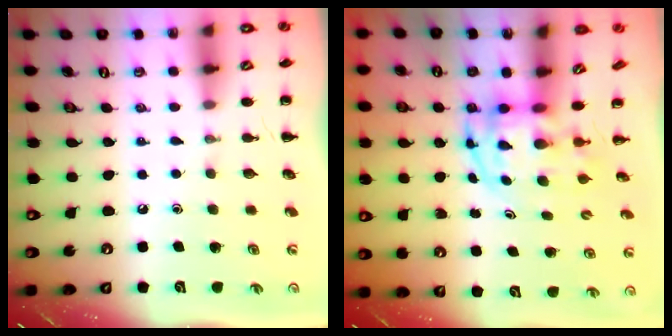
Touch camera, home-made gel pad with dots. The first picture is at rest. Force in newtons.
{"total": 3.9, "press": 3.9, "slide": 0.7}